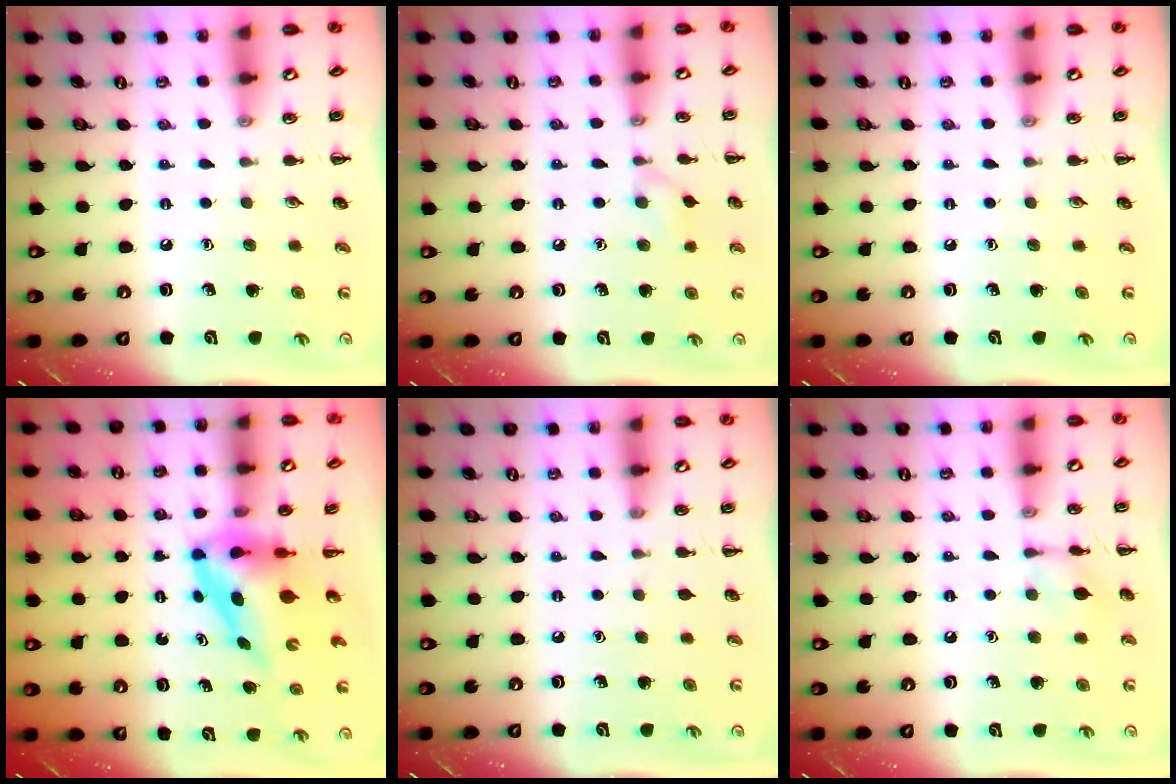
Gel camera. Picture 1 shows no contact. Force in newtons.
{"total": 6.5, "press": 6.1, "slide": 2.2}
{"total": 0.0}
{"total": 5.4, "press": 5.2, "slide": 1.6}
{"total": 0.0}
{"total": 6.2, "press": 6.1, "slide": 1.1}